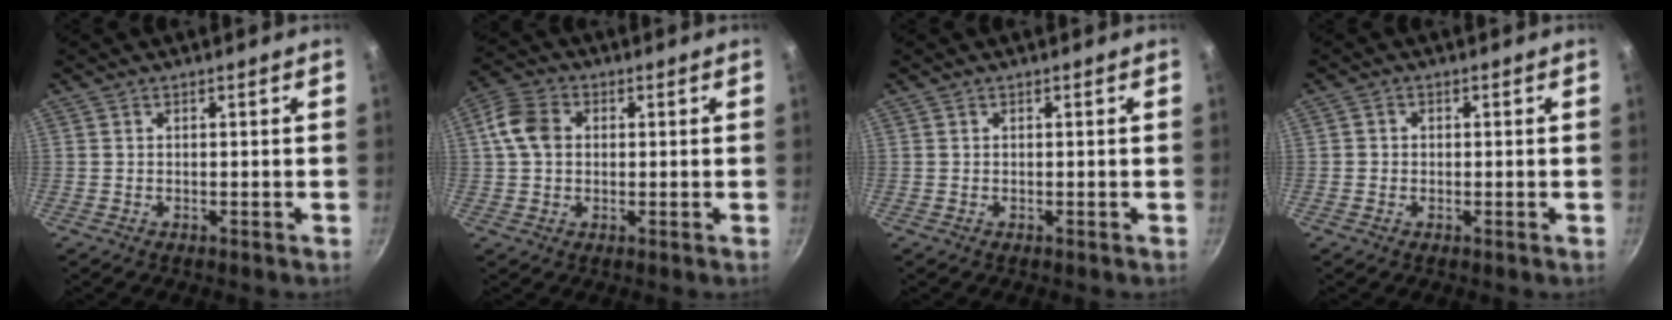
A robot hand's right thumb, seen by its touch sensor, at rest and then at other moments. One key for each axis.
{"total": 7.4, "fx": 1.0, "fy": 5.7, "fz": 4.7, "tx": -0.079, "ty": 0.012, "tz": 0.007}
{"total": 0.0}
{"total": 1.2, "fx": -0.2, "fy": 1.1, "fz": 0.4, "tx": -0.003, "ty": 0.002, "tz": -0.006}